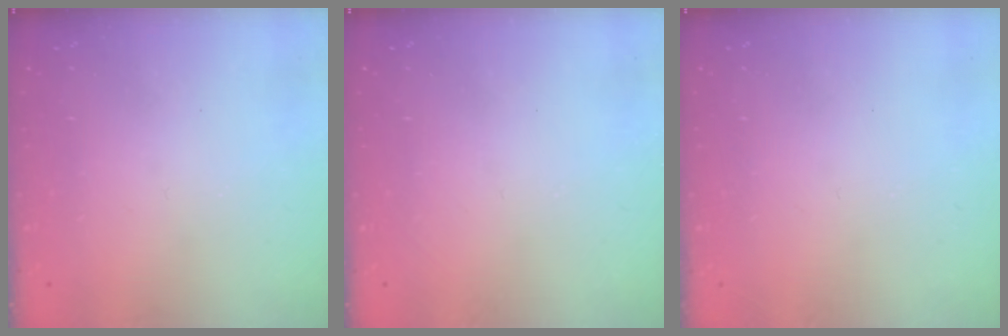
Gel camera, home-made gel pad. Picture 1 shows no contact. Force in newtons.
{"total": 0.0}
{"total": 0.0}